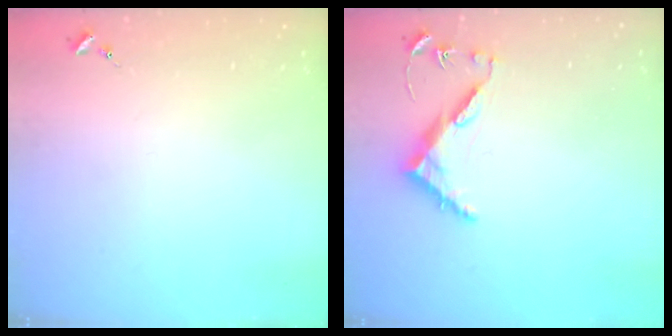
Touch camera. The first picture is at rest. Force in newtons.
{"total": 8.2, "press": 8.1, "slide": 0.6}